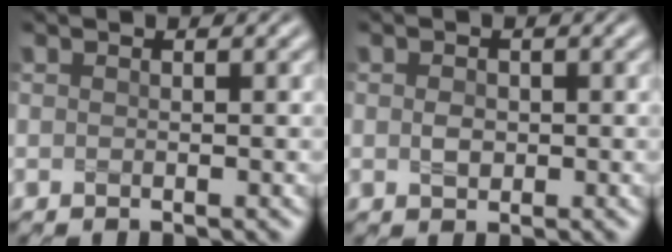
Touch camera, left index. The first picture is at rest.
{"total": 1.4, "force": [0.0, 1.0, 1.0], "torque": [-0.020, -0.002, 0.000]}